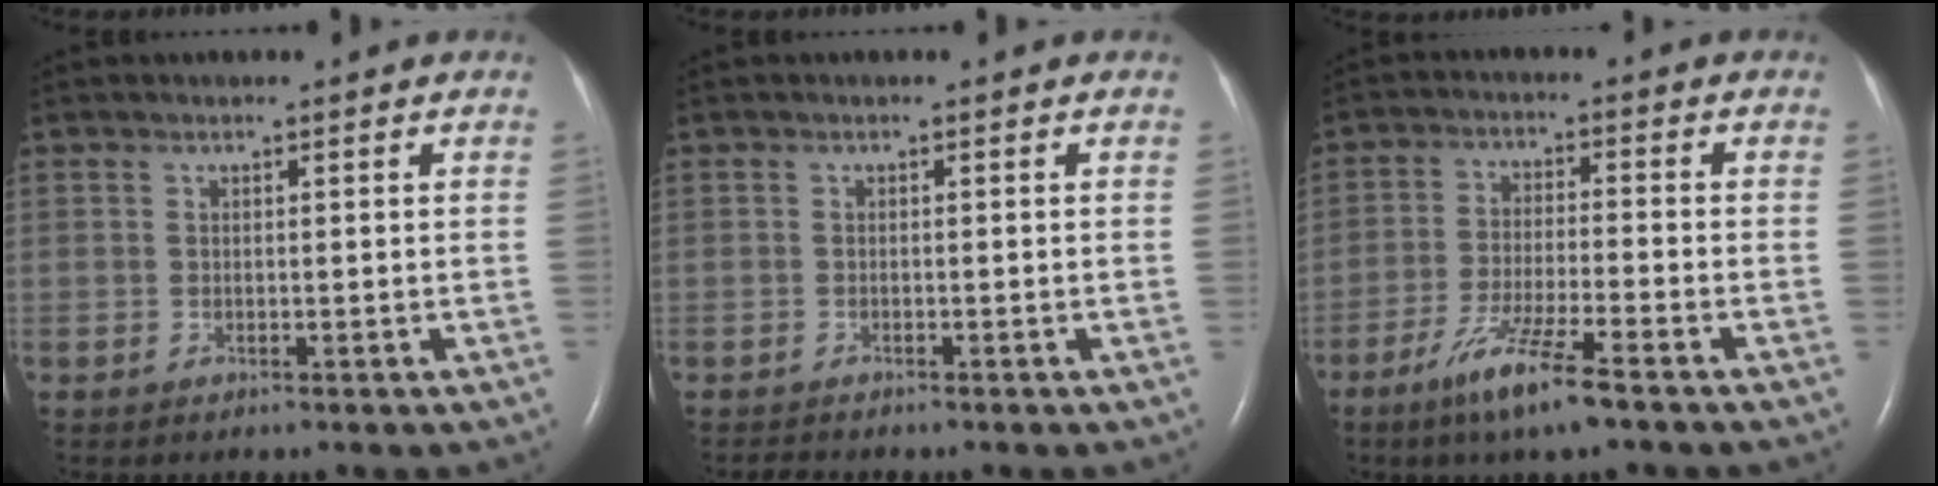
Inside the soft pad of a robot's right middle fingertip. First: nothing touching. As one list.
[{"total": 0.8, "force": [-0.8, 0.0, -0.1], "torque": [-0.006, -0.006, -0.013]}, {"total": 8.6, "force": [-5.7, 0.1, 6.5], "torque": [-0.132, -0.021, -0.105]}]